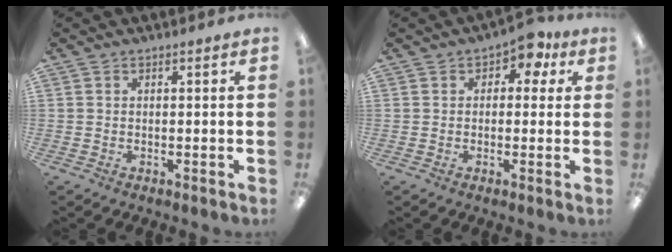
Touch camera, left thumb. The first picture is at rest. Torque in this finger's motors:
{"motor_torque": [-0.18, 0.28, -0.42, 0.12, 0.09]}